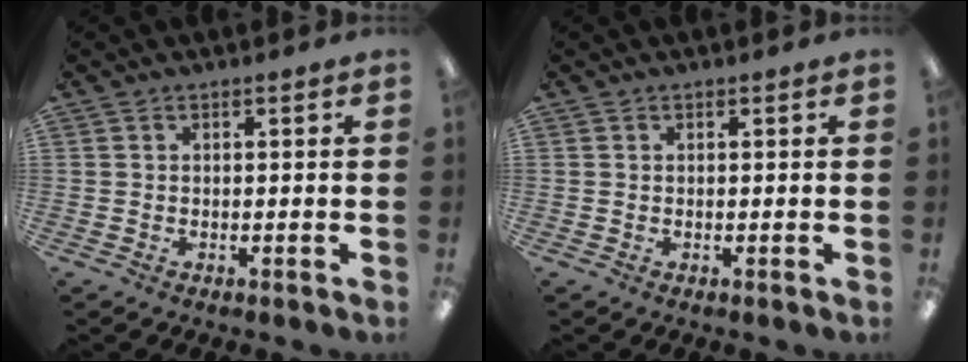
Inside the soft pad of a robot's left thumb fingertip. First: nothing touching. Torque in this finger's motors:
{"motor_torque": [-0.13, 0.14, 0.04, -0.01, 0.00]}